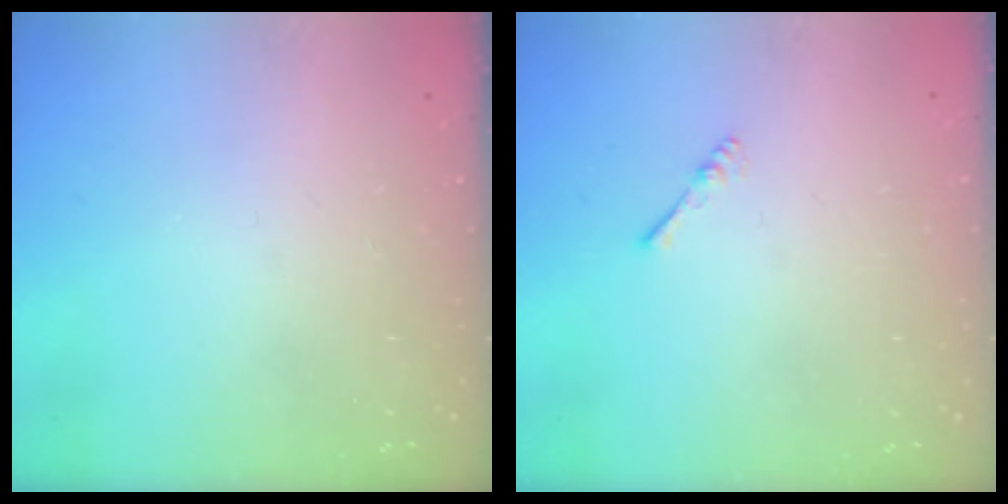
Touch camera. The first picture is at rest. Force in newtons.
{"total": 2.2, "press": 2.2, "slide": 0.4}